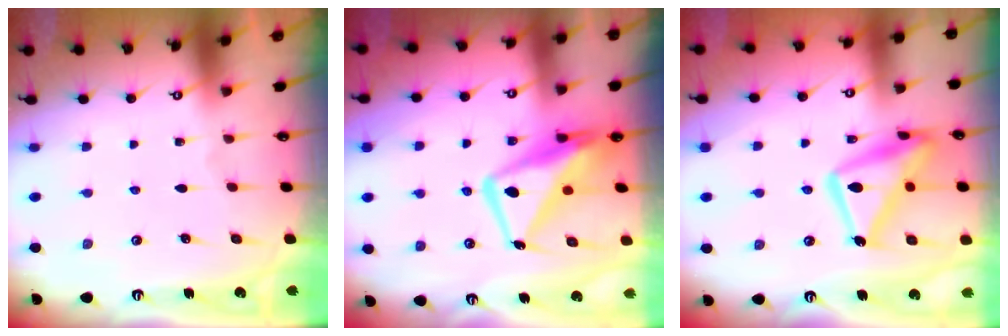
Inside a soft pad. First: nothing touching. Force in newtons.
{"total": 14.2, "press": 14.1, "slide": 1.5}
{"total": 17.0, "press": 17.0, "slide": 1.4}